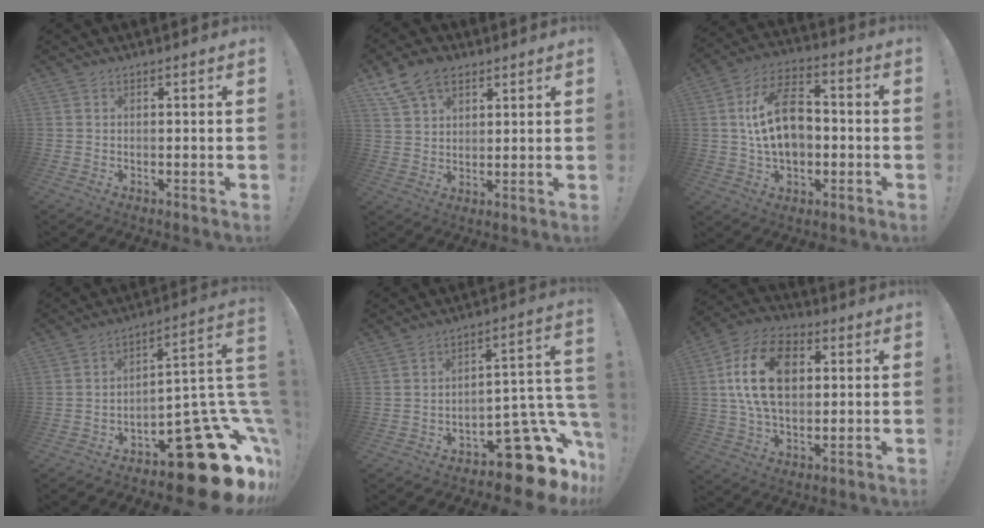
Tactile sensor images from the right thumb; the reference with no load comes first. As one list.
[{"total": 10.4, "force": [6.4, 6.8, 4.7], "torque": [-0.080, -0.026, 0.126]}, {"total": 16.9, "force": [0.3, 11.2, 12.6], "torque": [-0.208, 0.013, 0.006]}, {"total": 22.0, "force": [-12.5, 7.8, 16.4], "torque": [-0.151, 0.060, -0.195]}, {"total": 17.0, "force": [-9.1, 7.0, 12.5], "torque": [-0.123, 0.046, -0.140]}, {"total": 18.6, "force": [3.3, 12.2, 13.6], "torque": [-0.241, 0.006, 0.054]}]